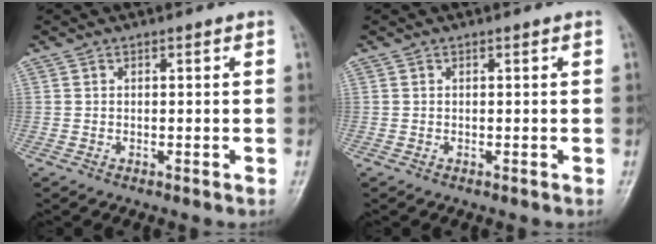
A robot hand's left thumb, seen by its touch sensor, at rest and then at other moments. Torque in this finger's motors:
{"motor_torque": [0.00, 0.00, -0.03, -0.03, 0.00]}